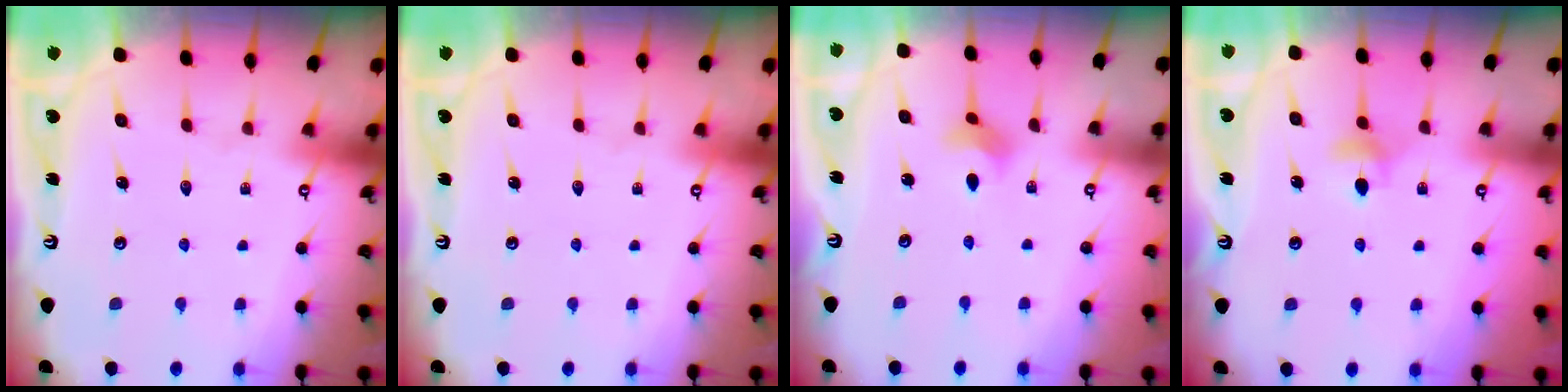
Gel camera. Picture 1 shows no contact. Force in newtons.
{"total": 0.0}
{"total": 2.8, "press": 2.7, "slide": 0.4}
{"total": 4.3, "press": 4.2, "slide": 0.7}